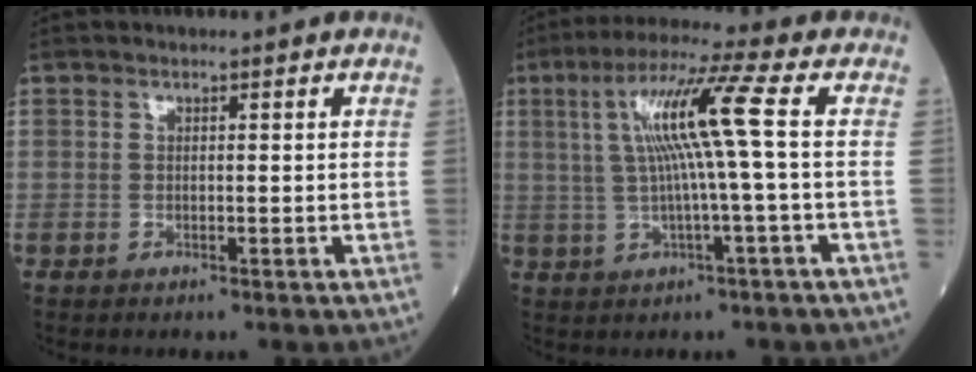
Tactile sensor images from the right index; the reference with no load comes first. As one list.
[{"total": 10.0, "force": [1.3, -1.4, 9.8], "torque": [-0.184, 0.020, 0.025]}]